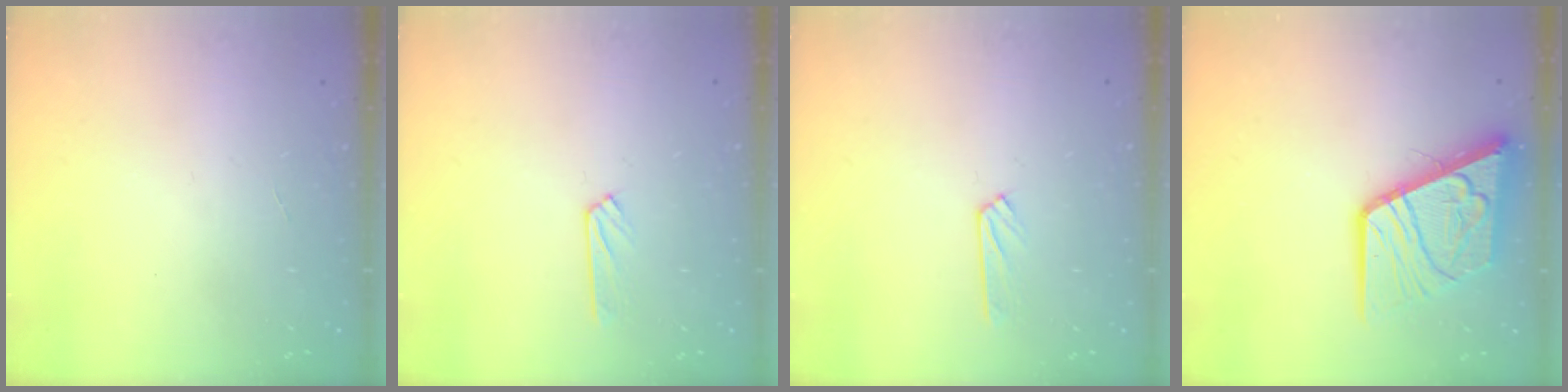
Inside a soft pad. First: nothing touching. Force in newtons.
{"total": 4.5, "press": 4.4, "slide": 0.6}
{"total": 4.5, "press": 4.4, "slide": 0.6}
{"total": 16.8, "press": 16.7, "slide": 2.0}